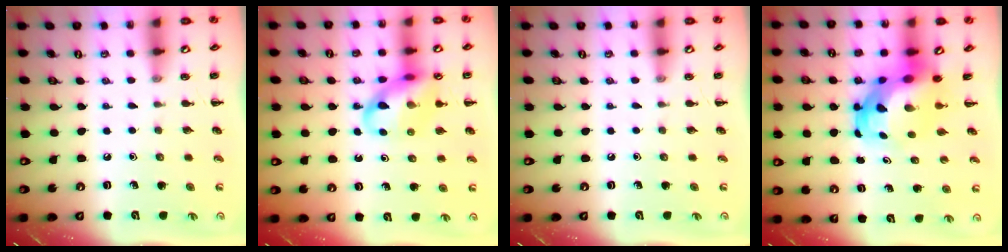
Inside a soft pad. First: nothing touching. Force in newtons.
{"total": 14.7, "press": 14.5, "slide": 2.5}
{"total": 0.0}
{"total": 6.9, "press": 6.7, "slide": 1.8}